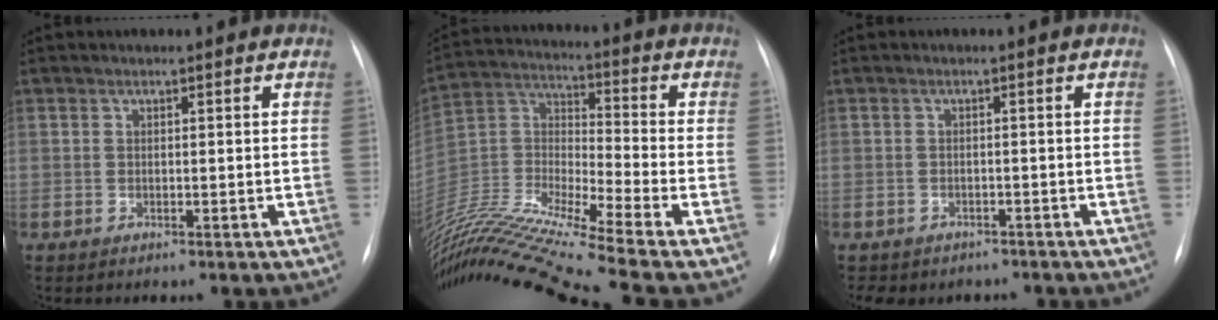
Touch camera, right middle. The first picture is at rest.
{"total": 21.1, "force": [-18.1, -2.5, 10.6], "torque": [-0.229, -0.007, -0.333]}
{"total": 7.2, "force": [-5.8, 4.0, 1.5], "torque": [-0.024, 0.004, -0.066]}